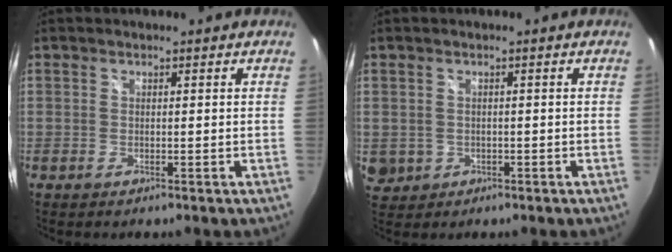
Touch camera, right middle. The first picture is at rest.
{"total": 4.9, "force": [-0.5, 4.5, 2.0], "torque": [-0.050, -0.001, 0.006]}